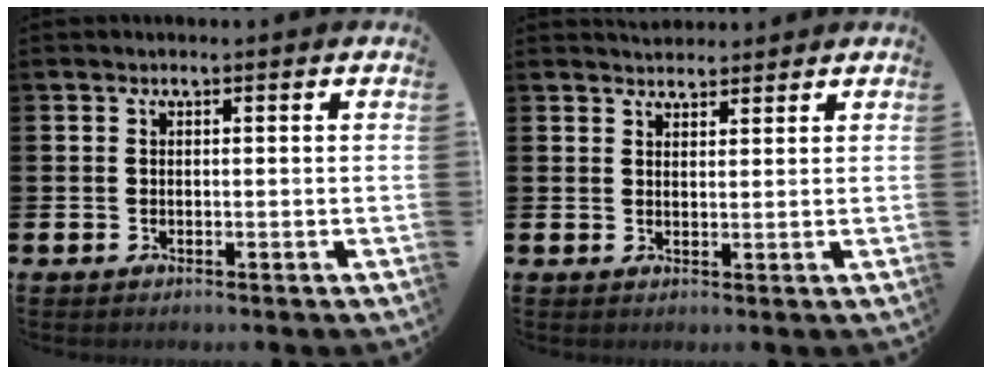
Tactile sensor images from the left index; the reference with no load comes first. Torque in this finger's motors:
{"motor_torque": [0.88, -1.18, 0.18, 0.04]}